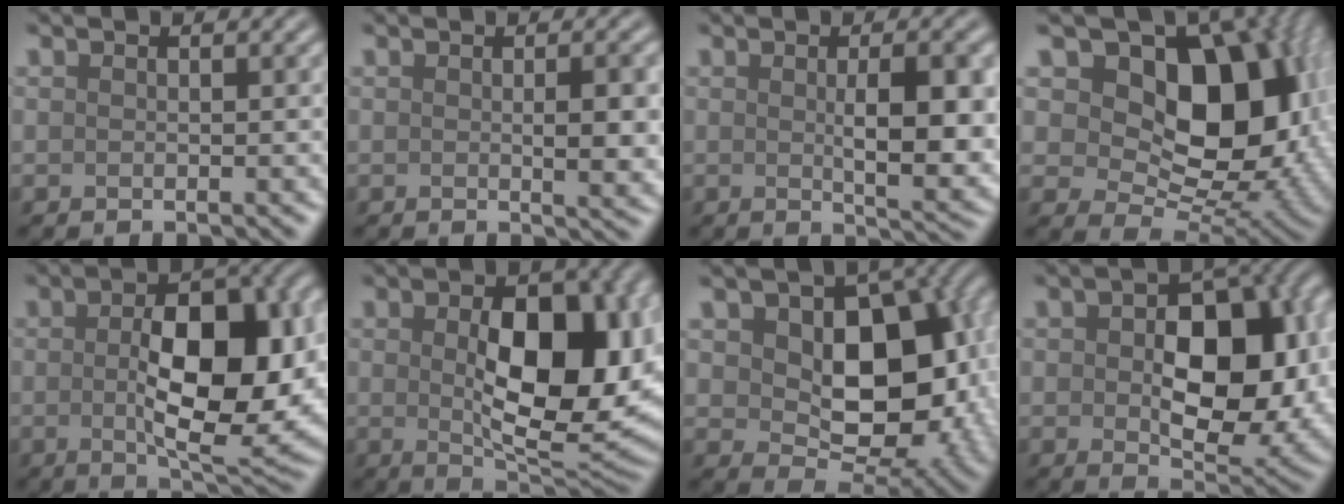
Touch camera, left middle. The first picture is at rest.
{"total": 3.2, "force": [0.1, 0.7, 3.2], "torque": [-0.044, -0.003, 0.003]}
{"total": 6.6, "force": [0.2, 1.9, 6.3], "torque": [-0.091, -0.009, 0.010]}
{"total": 14.9, "force": [4.2, 9.7, 10.5], "torque": [-0.127, -0.001, 0.063]}
{"total": 11.0, "force": [-0.4, 5.0, 9.8], "torque": [-0.146, -0.003, -0.001]}
{"total": 11.3, "force": [0.5, 5.7, 9.8], "torque": [-0.144, -0.004, 0.016]}
{"total": 11.6, "force": [1.3, 7.6, 8.7], "torque": [-0.118, -0.006, 0.024]}
{"total": 12.6, "force": [0.1, 7.5, 10.1], "torque": [-0.139, -0.010, 0.013]}